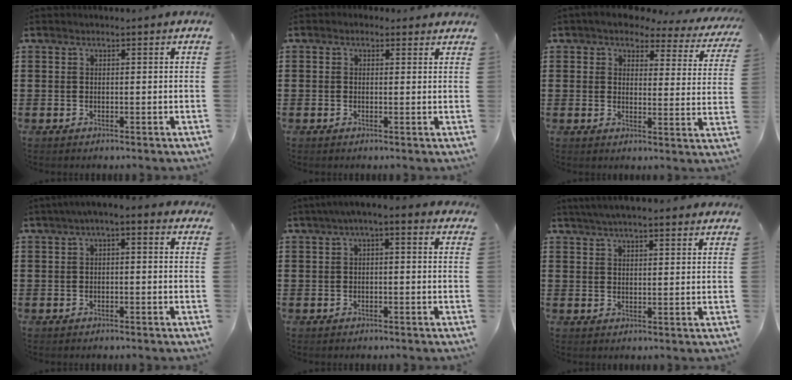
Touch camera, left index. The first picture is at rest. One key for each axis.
{"total": 1.1, "fx": 0.6, "fy": 0.9, "fz": 0.3, "tx": -0.009, "ty": 0.006, "tz": 0.011}
{"total": 3.9, "fx": 3.5, "fy": 1.2, "fz": 1.3, "tx": -0.038, "ty": -0.023, "tz": 0.055}
{"total": 1.9, "fx": -0.3, "fy": 0.5, "fz": 1.8, "tx": -0.031, "ty": 0.004, "tz": -0.008}
{"total": 2.1, "fx": 0.1, "fy": 0.5, "fz": 2.0, "tx": -0.036, "ty": 0.004, "tz": -0.001}
{"total": 4.6, "fx": 4.2, "fy": 0.4, "fz": 1.8, "tx": -0.046, "ty": -0.003, "tz": 0.076}